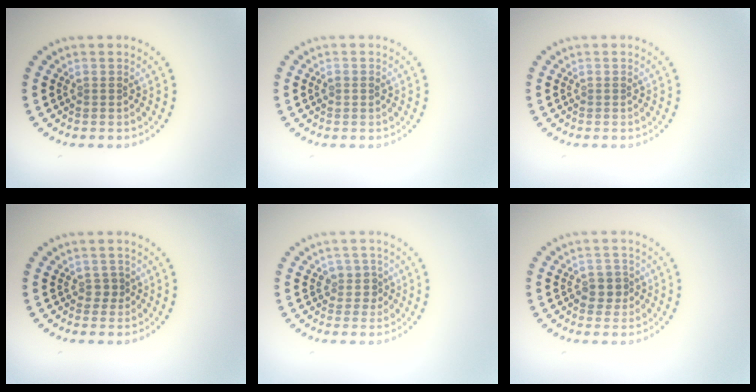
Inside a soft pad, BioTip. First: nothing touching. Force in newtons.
{"total": 0.9, "press": 0.9, "slide": 0.1}
{"total": 0.0}
{"total": 1.0, "press": 0.9, "slide": 0.4}
{"total": 1.7, "press": 1.5, "slide": 1.0}
{"total": 1.8, "press": 1.7, "slide": 0.6}